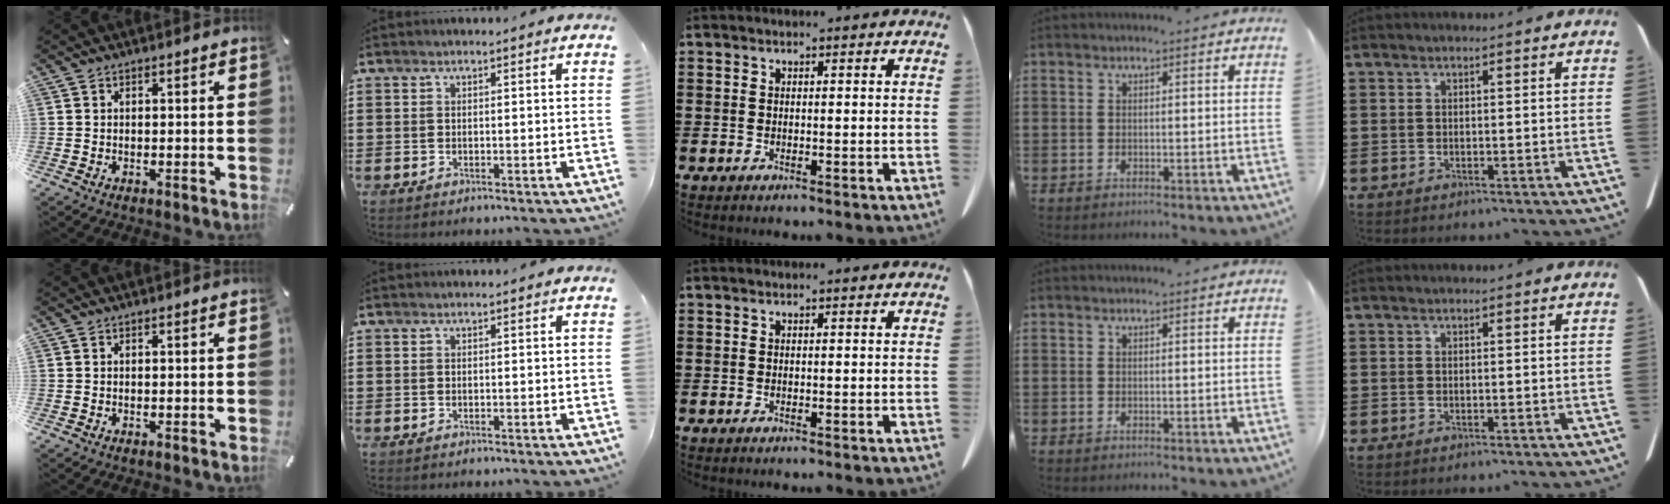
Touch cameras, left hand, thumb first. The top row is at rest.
{}